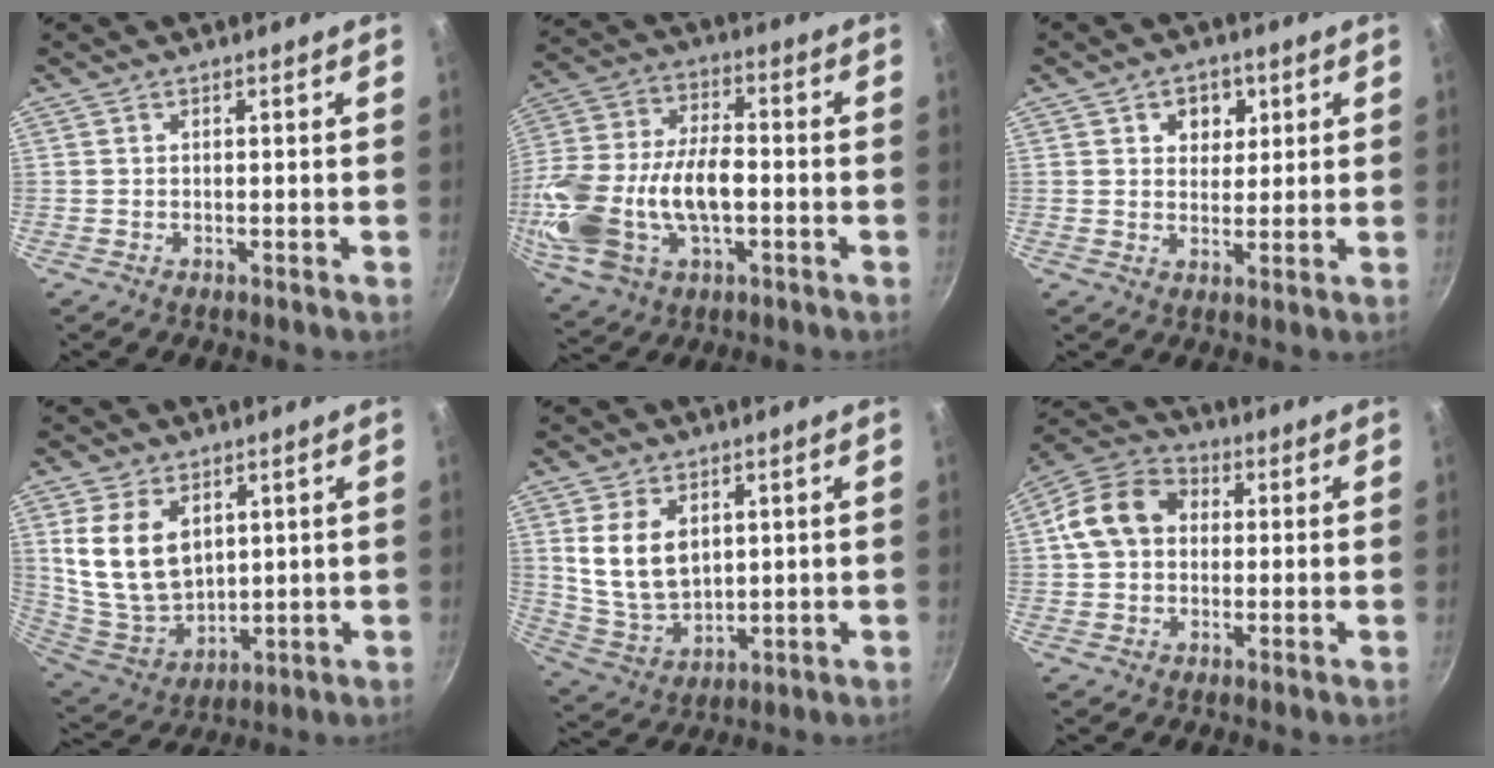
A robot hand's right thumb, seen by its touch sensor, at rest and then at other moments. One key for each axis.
{"total": 23.8, "fx": -4.4, "fy": 13.6, "fz": 18.9, "tx": -0.429, "ty": 0.012, "tz": -0.067}
{"total": 5.7, "fx": 2.4, "fy": 4.2, "fz": 2.9, "tx": -0.008, "ty": -0.007, "tz": 0.032}
{"total": 14.0, "fx": 4.4, "fy": 9.1, "fz": 9.6, "tx": -0.164, "ty": -0.020, "tz": 0.106}
{"total": 11.0, "fx": 3.2, "fy": 7.3, "fz": 7.7, "tx": -0.127, "ty": -0.018, "tz": 0.080}
{"total": 11.7, "fx": 1.3, "fy": 9.2, "fz": 7.1, "tx": -0.121, "ty": 0.028, "tz": 0.012}